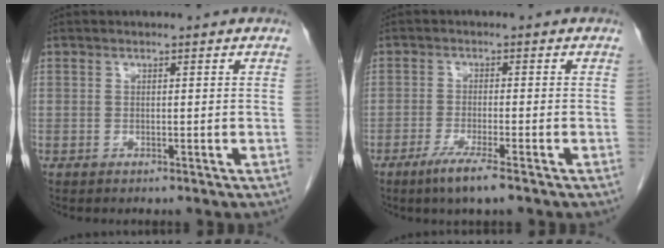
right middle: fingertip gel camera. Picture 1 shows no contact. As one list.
[{"total": 4.8, "force": [-3.1, -0.1, 3.6], "torque": [-0.075, -0.015, -0.058]}]